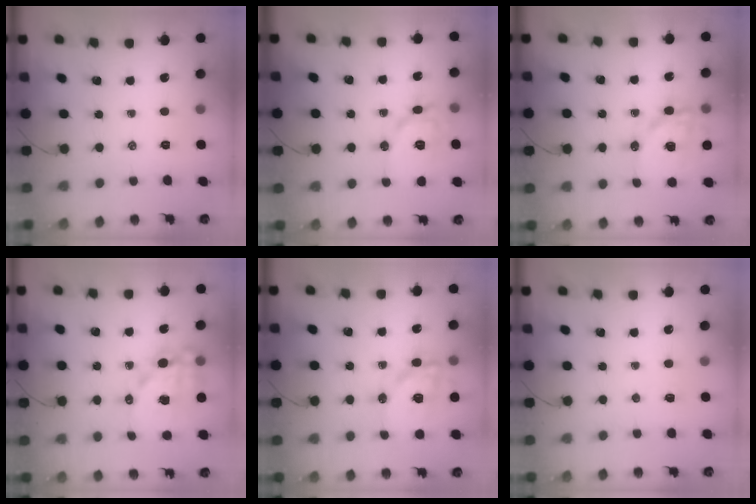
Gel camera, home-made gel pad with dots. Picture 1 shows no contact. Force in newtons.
{"total": 12.7, "press": 12.7, "slide": 0.9}
{"total": 15.9, "press": 15.5, "slide": 3.9}
{"total": 14.5, "press": 14.2, "slide": 2.8}
{"total": 15.6, "press": 15.2, "slide": 3.7}
{"total": 1.6, "press": 1.6, "slide": 0.5}